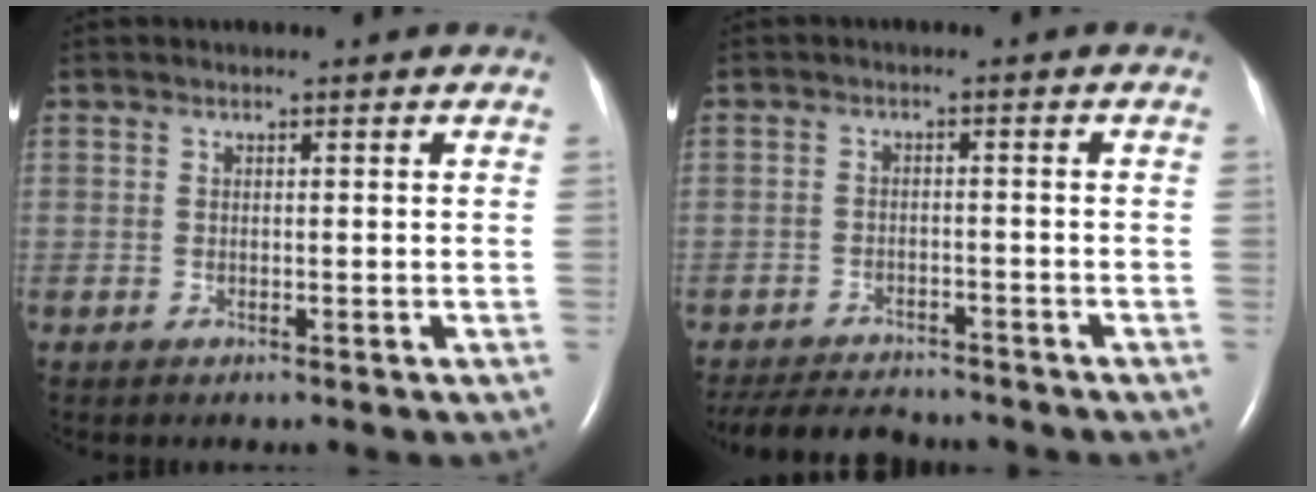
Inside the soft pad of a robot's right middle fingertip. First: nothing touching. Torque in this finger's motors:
{"motor_torque": [0.56, -0.66, 0.03, 0.01]}